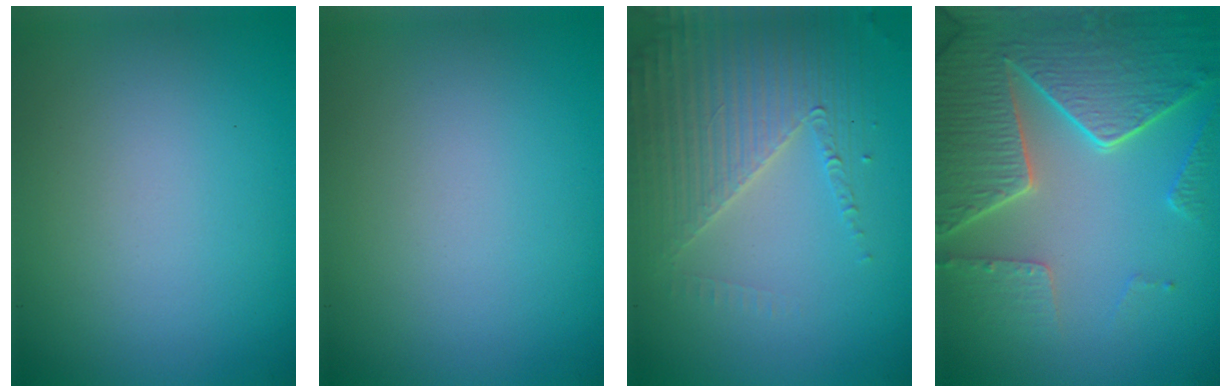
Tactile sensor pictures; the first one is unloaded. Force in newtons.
{"total": 0.0}
{"total": 4.1, "press": 3.7, "slide": 1.8}
{"total": 7.9, "press": 6.0, "slide": 5.1}